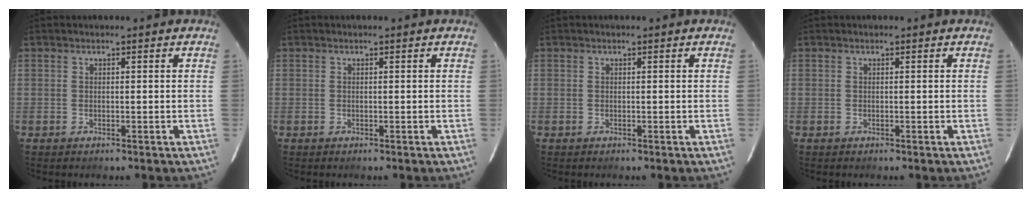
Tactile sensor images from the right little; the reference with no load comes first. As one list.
[{"total": 0.0}, {"total": 0.0}, {"total": 0.0}]